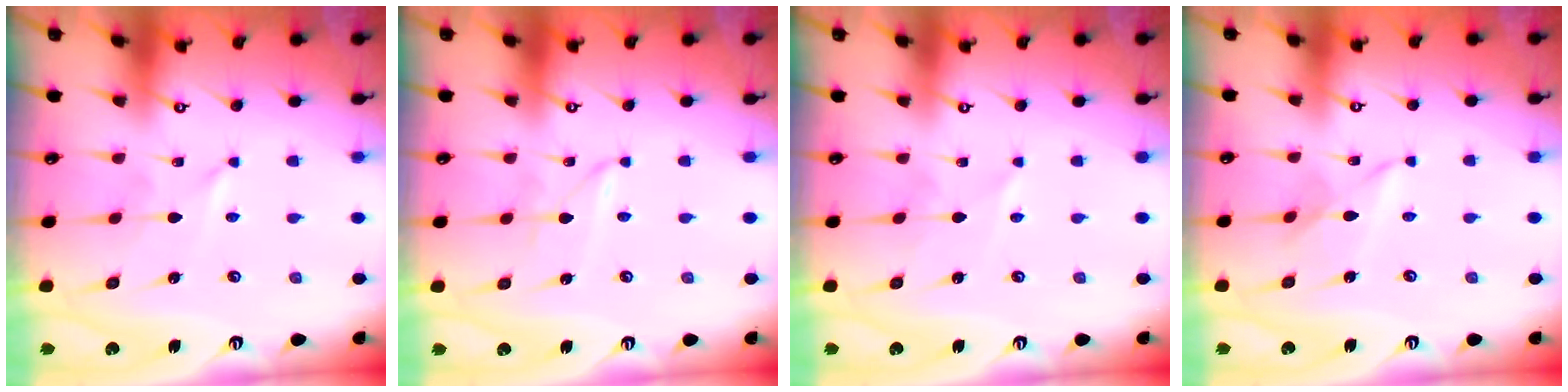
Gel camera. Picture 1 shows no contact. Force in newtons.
{"total": 0.9, "press": 0.9, "slide": 0.1}
{"total": 2.6, "press": 2.6, "slide": 0.2}
{"total": 3.4, "press": 3.4, "slide": 0.4}